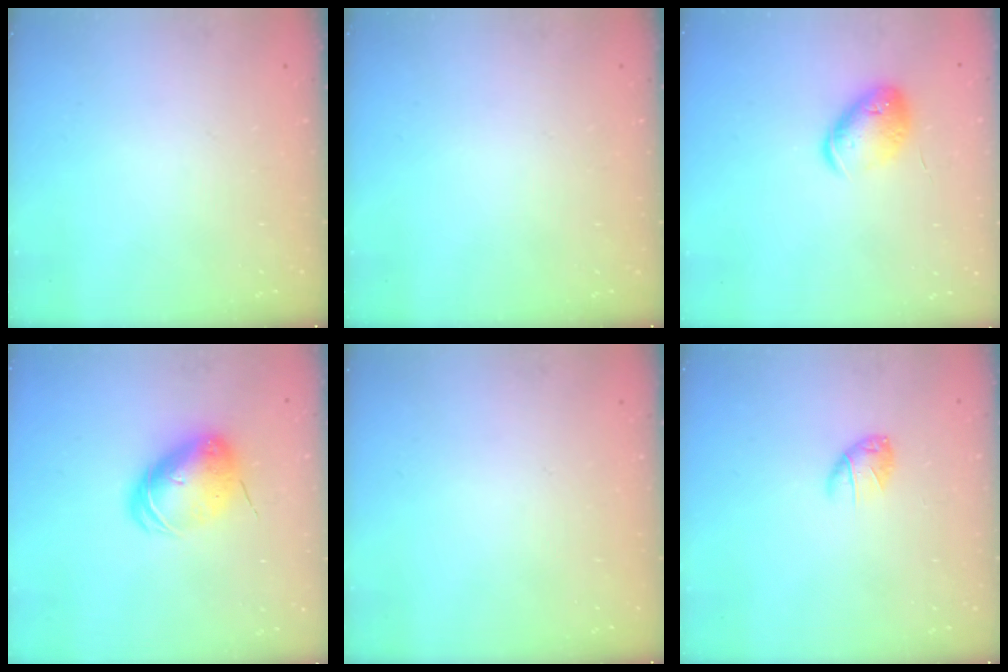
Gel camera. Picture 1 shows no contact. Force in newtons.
{"total": 0.0}
{"total": 12.4, "press": 12.3, "slide": 1.1}
{"total": 9.4, "press": 9.3, "slide": 1.6}
{"total": 0.0}
{"total": 5.7, "press": 5.6, "slide": 0.7}